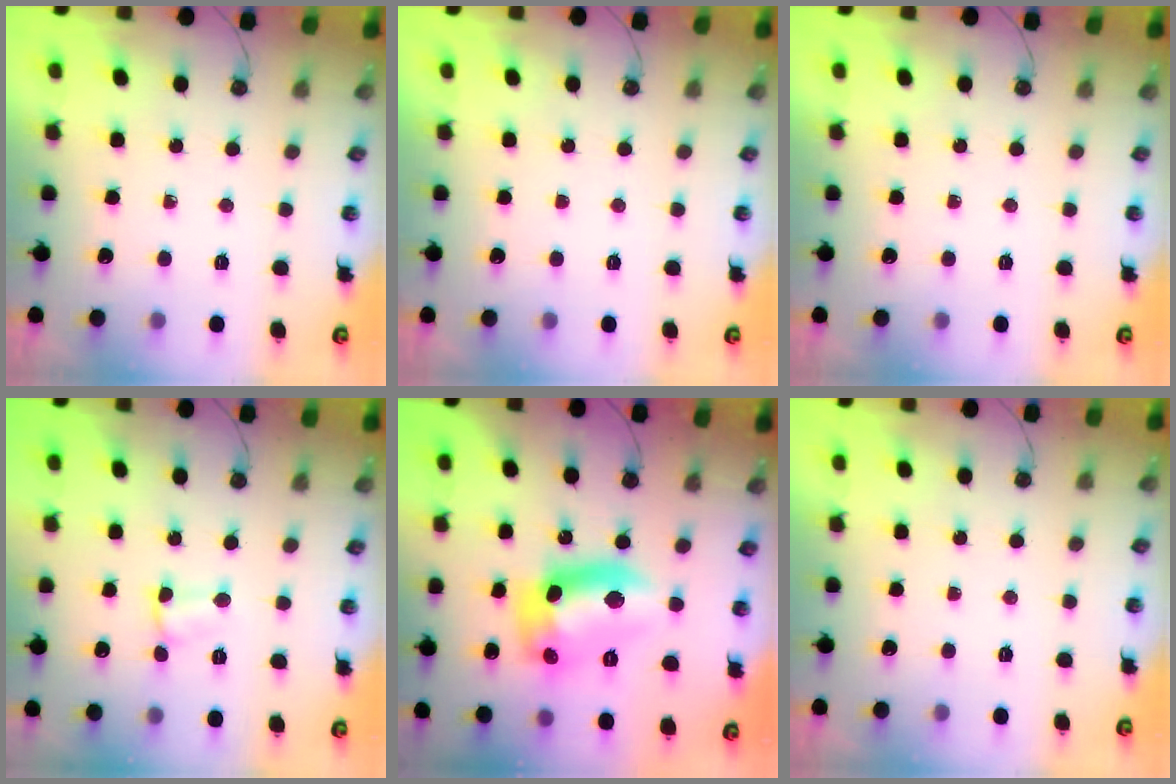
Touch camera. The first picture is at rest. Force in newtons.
{"total": 0.0}
{"total": 0.0}
{"total": 4.0, "press": 2.2, "slide": 3.3}
{"total": 15.7, "press": 15.7, "slide": 1.1}
{"total": 0.0}